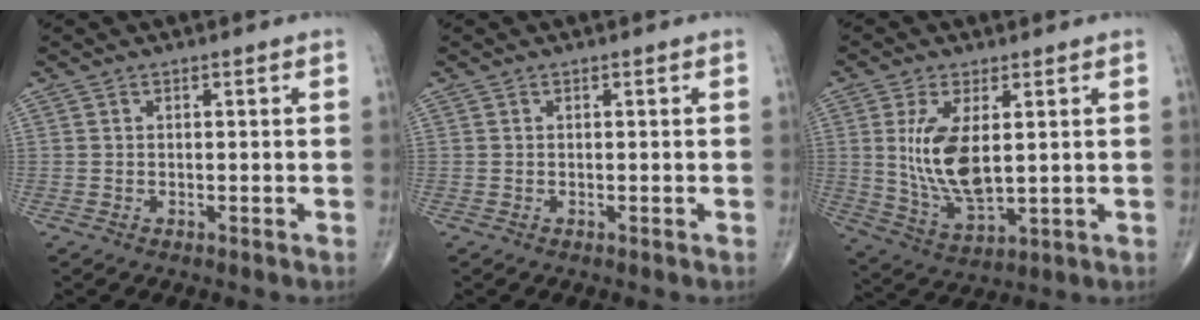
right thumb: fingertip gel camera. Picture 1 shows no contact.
{"total": 0.0}
{"total": 11.6, "force": [1.9, 5.3, 10.2], "torque": [-0.197, -0.021, 0.051]}